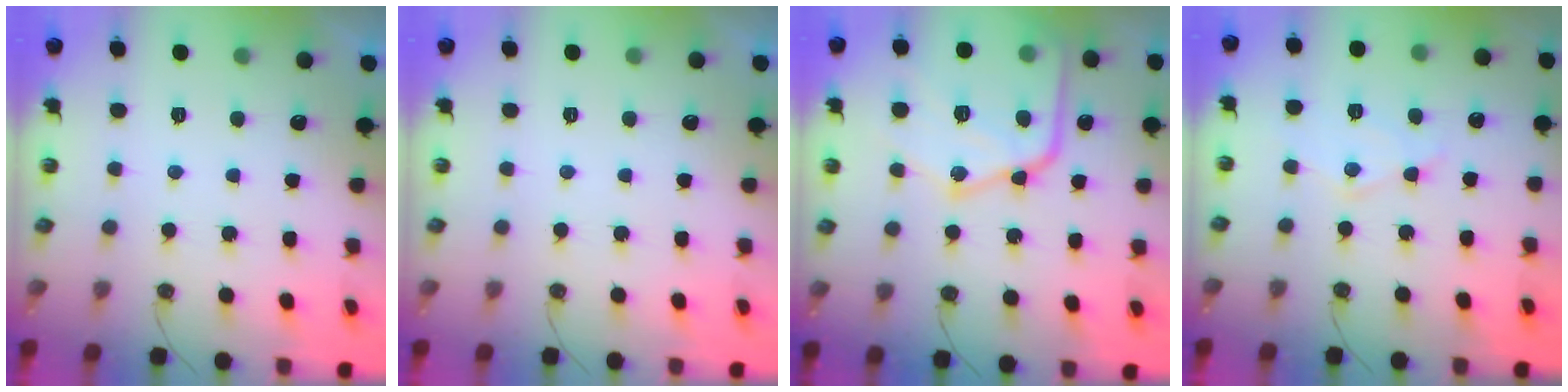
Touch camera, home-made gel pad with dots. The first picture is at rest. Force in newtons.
{"total": 0.0}
{"total": 23.3, "press": 23.2, "slide": 2.4}
{"total": 10.8, "press": 10.7, "slide": 0.9}